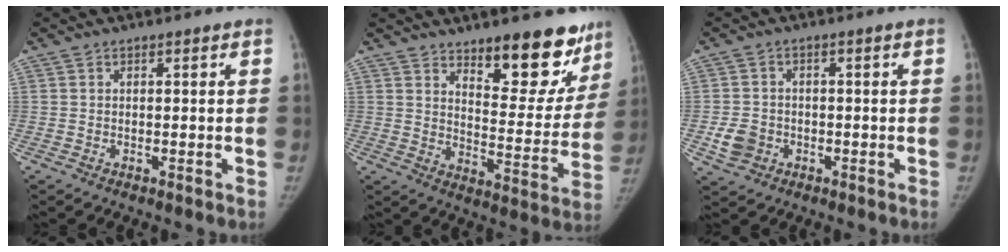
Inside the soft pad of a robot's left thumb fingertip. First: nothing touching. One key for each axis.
{"total": 16.7, "fx": 12.0, "fy": 6.3, "fz": 9.7, "tx": -0.065, "ty": -0.096, "tz": 0.170}
{"total": 4.7, "fx": -1.5, "fy": 4.0, "fz": 2.0, "tx": -0.031, "ty": 0.009, "tz": -0.023}